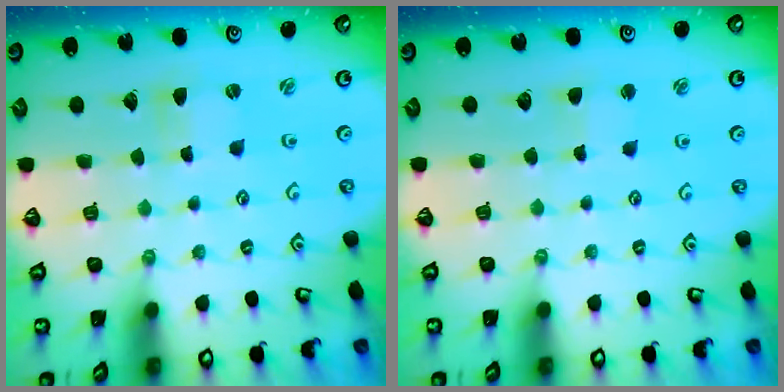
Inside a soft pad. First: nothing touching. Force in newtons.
{"total": 1.9, "press": 1.9, "slide": 0.3}